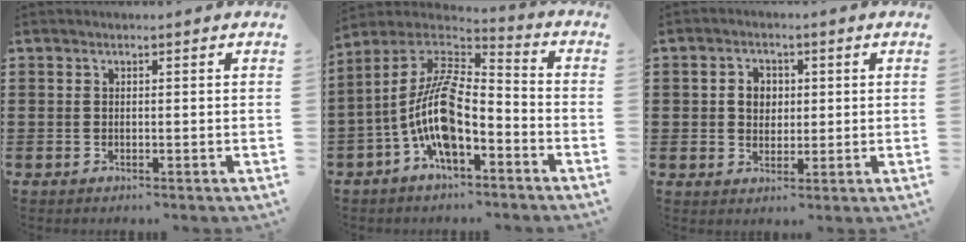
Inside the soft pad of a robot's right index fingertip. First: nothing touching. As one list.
[{"total": 12.1, "force": [-3.8, 4.6, 10.5], "torque": [-0.259, -0.026, -0.090]}, {"total": 3.3, "force": [0.4, 2.8, 1.7], "torque": [-0.043, 0.013, 0.003]}]